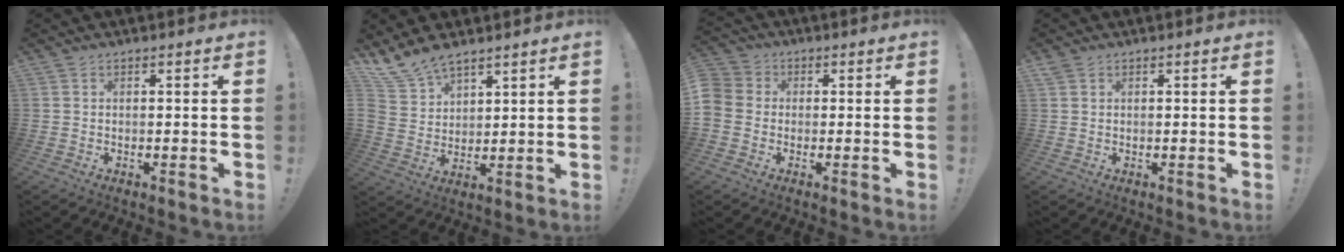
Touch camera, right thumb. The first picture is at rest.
{"total": 9.6, "force": [8.1, 4.4, 2.9], "torque": [-0.076, -0.048, 0.163]}
{"total": 5.5, "force": [-1.2, 5.0, 2.0], "torque": [-0.063, 0.017, -0.022]}
{"total": 1.1, "force": [0.8, 0.6, 0.4], "torque": [-0.009, 0.001, 0.015]}